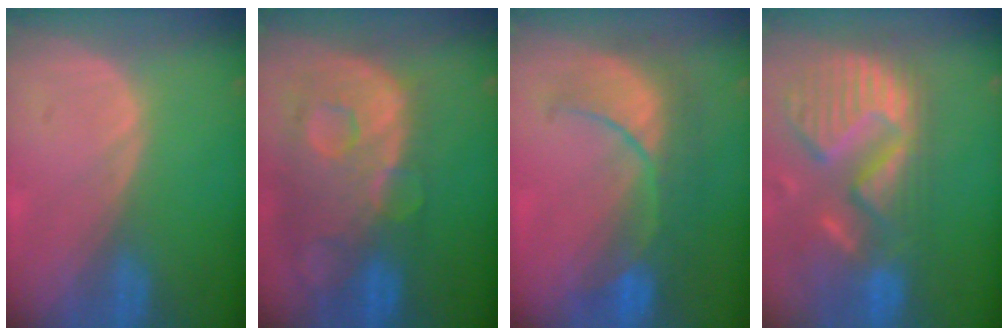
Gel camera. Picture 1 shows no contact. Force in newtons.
{"total": 13.4, "press": 11.0, "slide": 7.6}
{"total": 8.4, "press": 8.3, "slide": 0.7}
{"total": 14.1, "press": 11.7, "slide": 7.7}